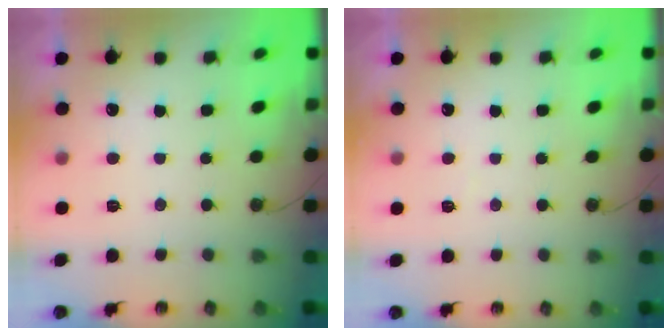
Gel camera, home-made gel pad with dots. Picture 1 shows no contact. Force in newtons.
{"total": 2.9, "press": 2.8, "slide": 0.5}